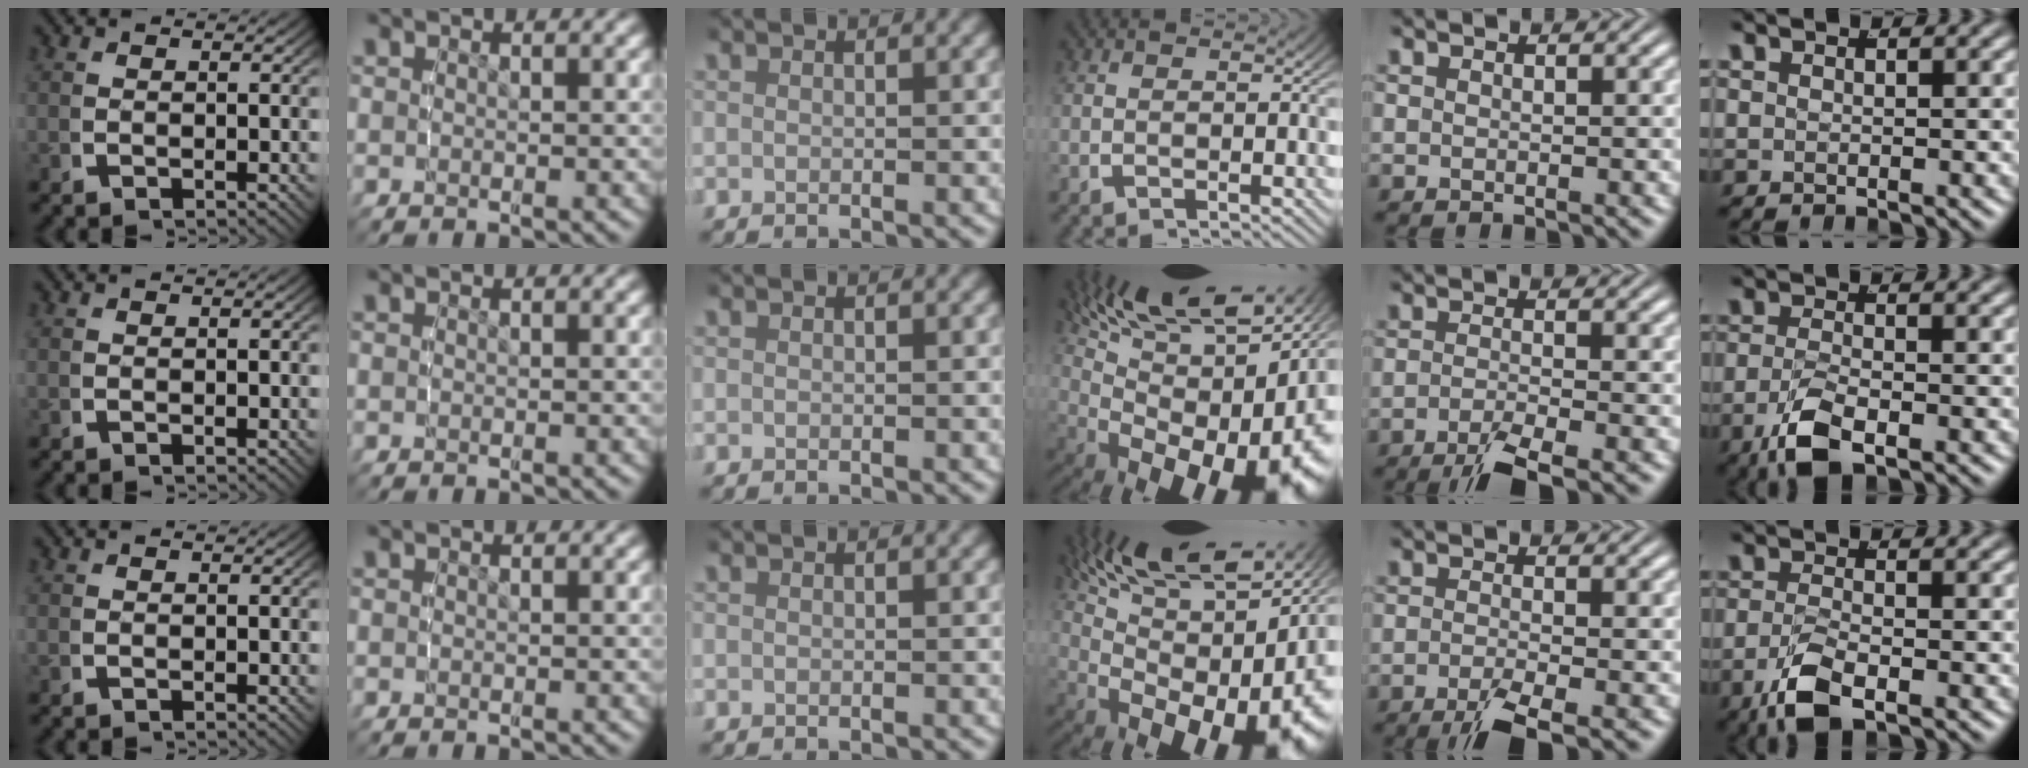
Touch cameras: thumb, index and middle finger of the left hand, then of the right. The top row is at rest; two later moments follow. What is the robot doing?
{"motion": "lift_and_place", "object": "glasses"}